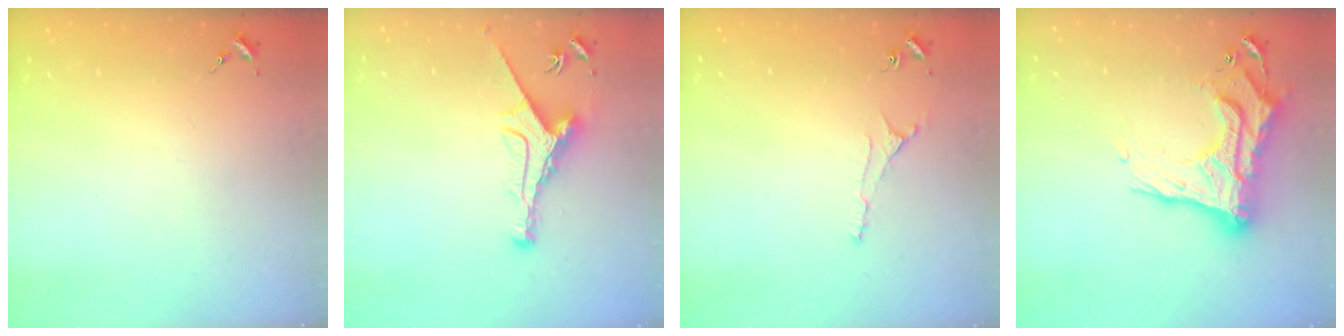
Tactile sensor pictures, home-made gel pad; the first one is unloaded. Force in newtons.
{"total": 9.6, "press": 9.6, "slide": 0.3}
{"total": 4.7, "press": 4.7, "slide": 0.6}
{"total": 24.9, "press": 24.8, "slide": 1.8}